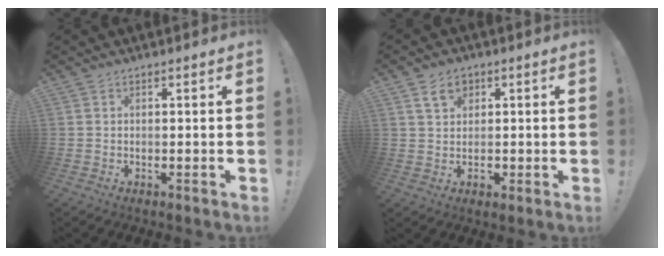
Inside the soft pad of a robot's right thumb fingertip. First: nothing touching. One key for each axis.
{"total": 7.0, "fx": 3.2, "fy": 5.5, "fz": 2.8, "tx": -0.039, "ty": -0.009, "tz": 0.061}